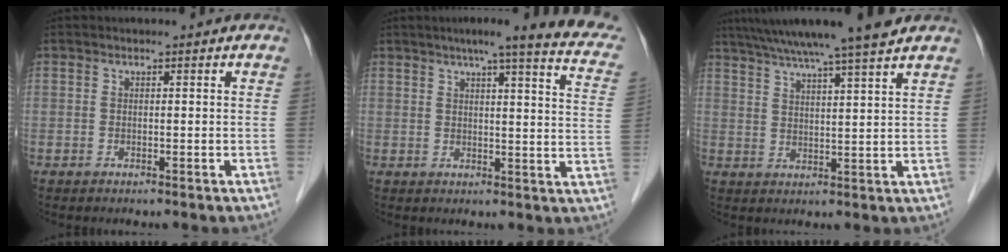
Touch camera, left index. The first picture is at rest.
{"total": 18.2, "force": [14.6, 0.9, 10.8], "torque": [-0.137, -0.014, 0.157]}
{"total": 13.4, "force": [11.2, -0.8, 7.3], "torque": [-0.126, 0.017, 0.161]}